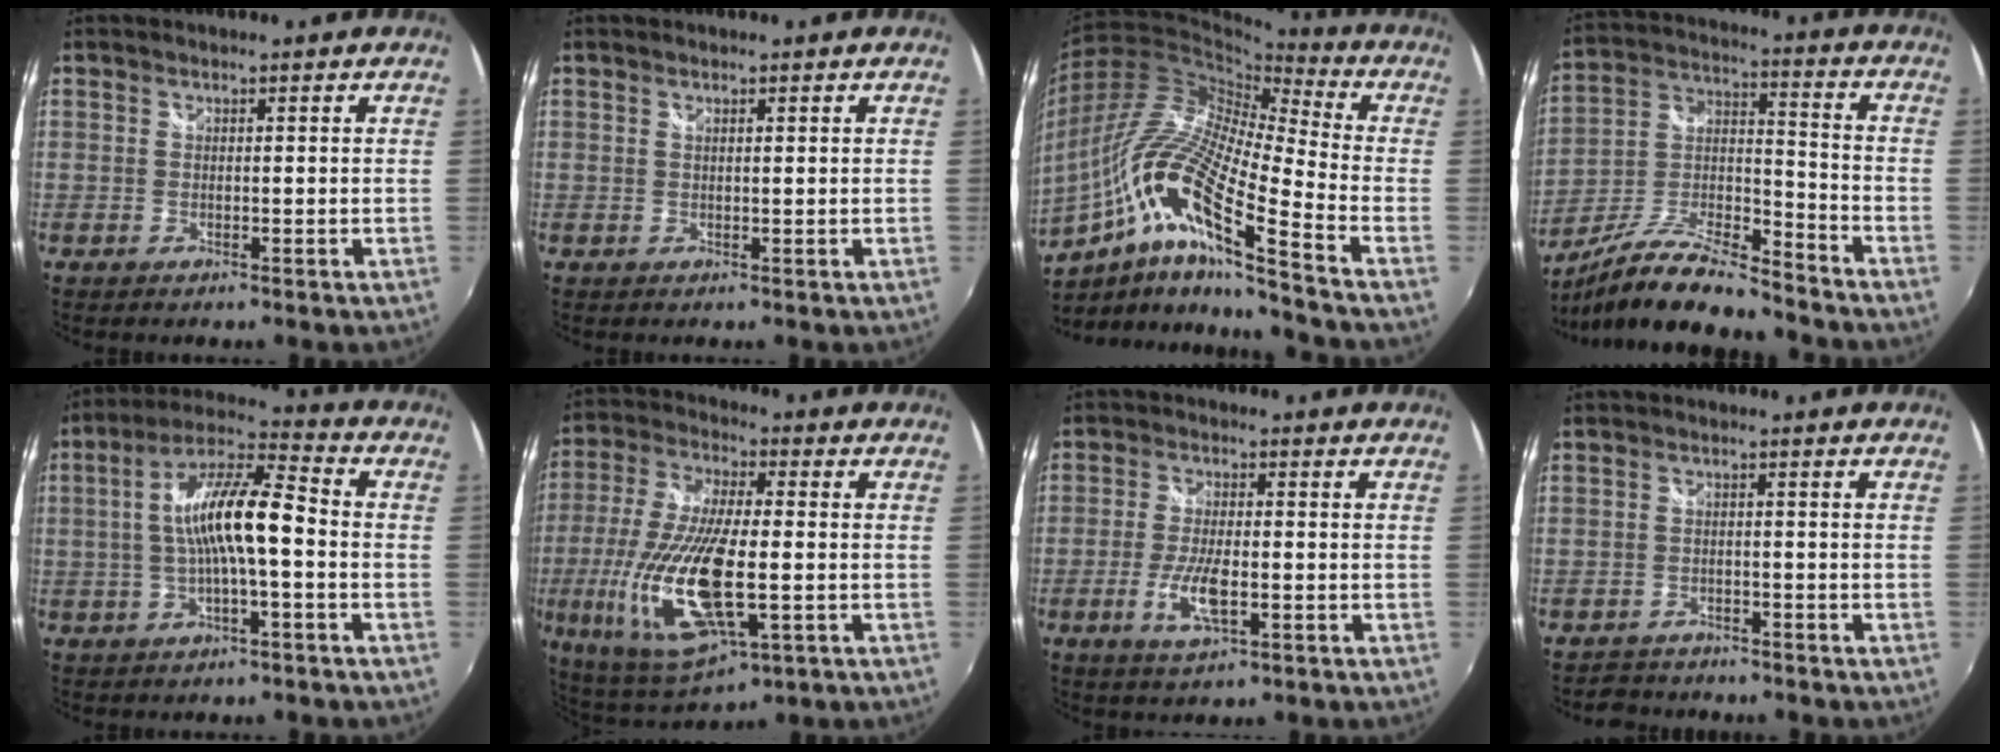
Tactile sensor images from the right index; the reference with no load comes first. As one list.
[{"total": 0.8, "force": [0.5, 0.2, 0.5], "torque": [-0.008, 0.001, 0.009]}, {"total": 20.6, "force": [-9.2, 2.5, 18.2], "torque": [-0.321, -0.037, -0.195]}, {"total": 17.3, "force": [-14.0, 3.6, 9.6], "torque": [-0.200, -0.014, -0.252]}, {"total": 12.8, "force": [-1.0, 2.8, 12.5], "torque": [-0.230, 0.020, -0.020]}, {"total": 23.7, "force": [-4.9, 8.4, 21.6], "torque": [-0.459, -0.043, -0.083]}, {"total": 6.9, "force": [-2.1, 2.1, 6.2], "torque": [-0.130, -0.010, -0.041]}, {"total": 3.3, "force": [-3.0, 1.3, -0.2], "torque": [-0.009, 0.002, -0.054]}]